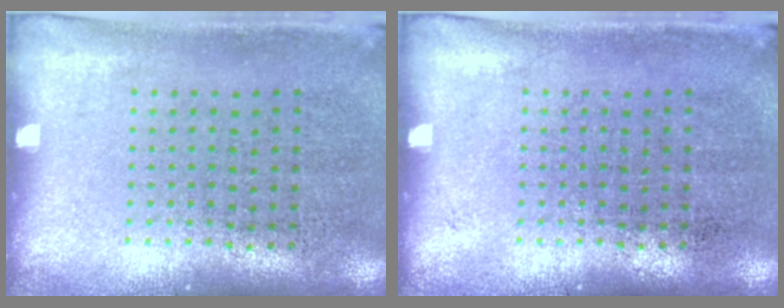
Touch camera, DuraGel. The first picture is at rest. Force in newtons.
{"total": 0.0}